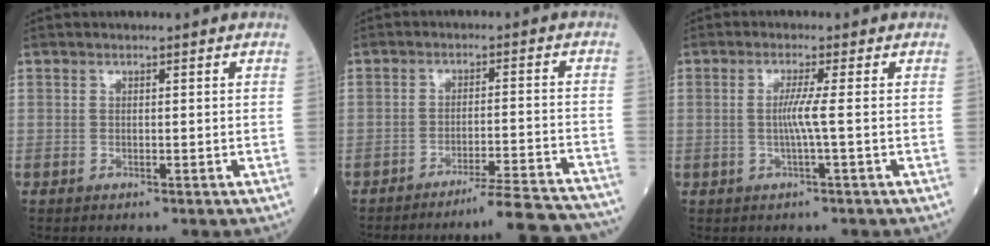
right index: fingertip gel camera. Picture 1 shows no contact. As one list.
[{"total": 14.2, "force": [-13.7, -1.3, 3.5], "torque": [-0.016, -0.004, -0.179]}, {"total": 2.9, "force": [-0.3, -1.0, 2.7], "torque": [-0.055, -0.003, -0.007]}]